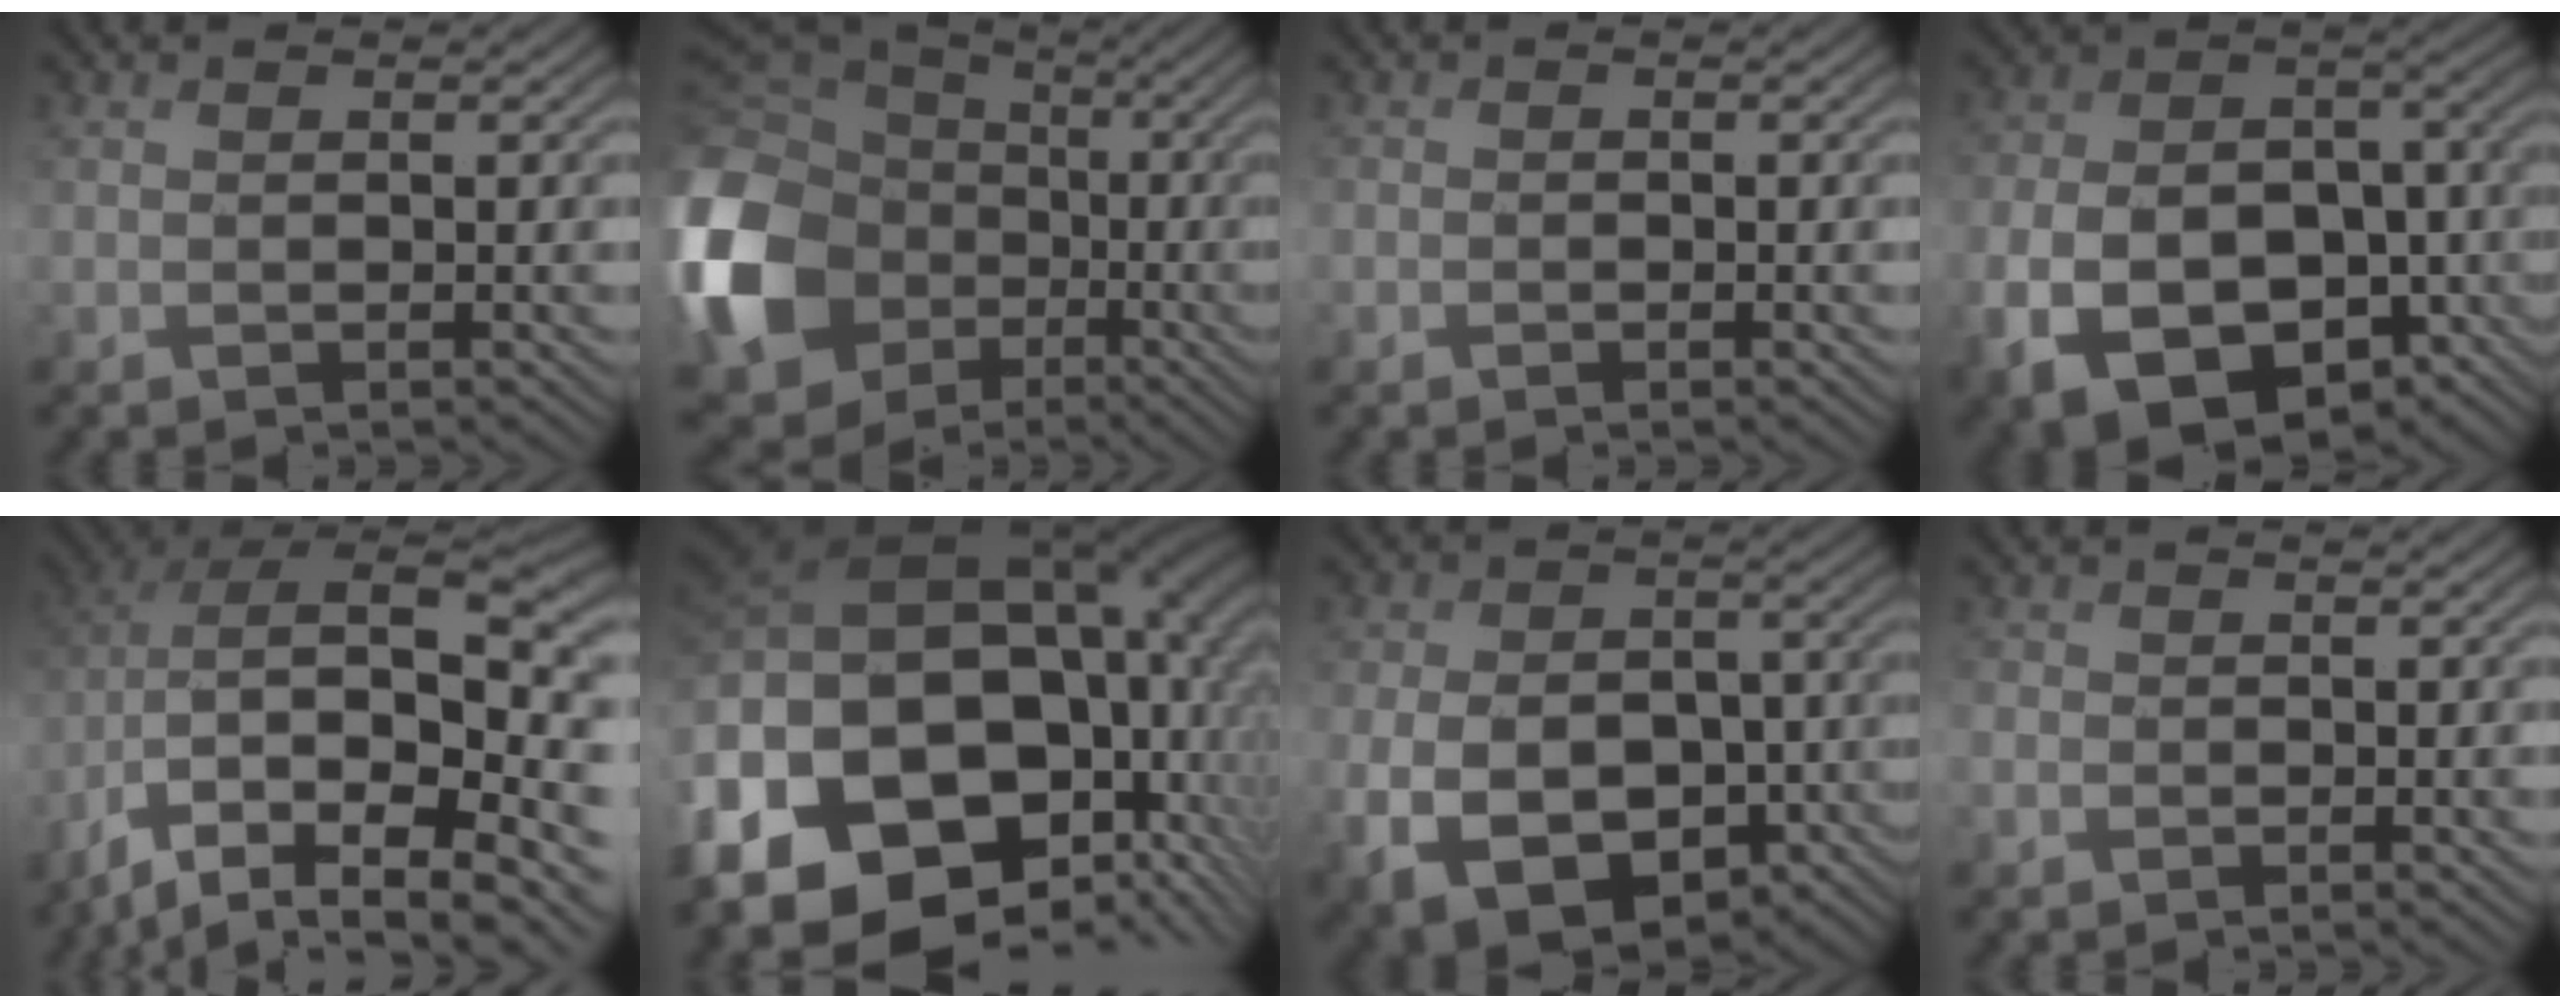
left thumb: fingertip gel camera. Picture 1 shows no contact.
{"total": 20.3, "force": [-3.5, 17.0, 10.5], "torque": [-0.312, -0.031, -0.073]}
{"total": 0.7, "force": [-0.4, 0.5, 0.3], "torque": [-0.004, -0.003, -0.008]}
{"total": 17.2, "force": [-7.3, 11.6, 10.4], "torque": [-0.217, -0.040, -0.103]}
{"total": 17.6, "force": [-6.8, 9.1, 13.4], "torque": [-0.271, -0.034, -0.077]}
{"total": 22.7, "force": [-3.4, 16.2, 15.5], "torque": [-0.309, -0.043, -0.039]}
{"total": 15.5, "force": [-6.1, 10.9, 9.1], "torque": [-0.189, -0.035, -0.087]}
{"total": 1.4, "force": [-0.7, 1.1, 0.4], "torque": [-0.011, -0.003, -0.021]}